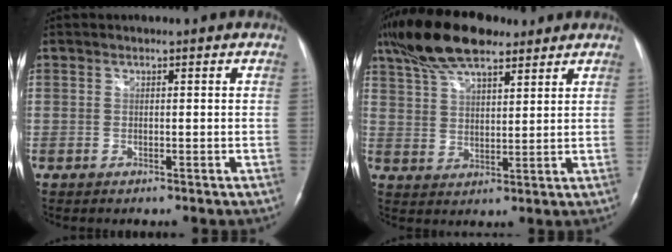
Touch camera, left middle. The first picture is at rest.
{"total": 13.0, "force": [9.7, 4.1, 7.6], "torque": [-0.156, 0.026, 0.176]}